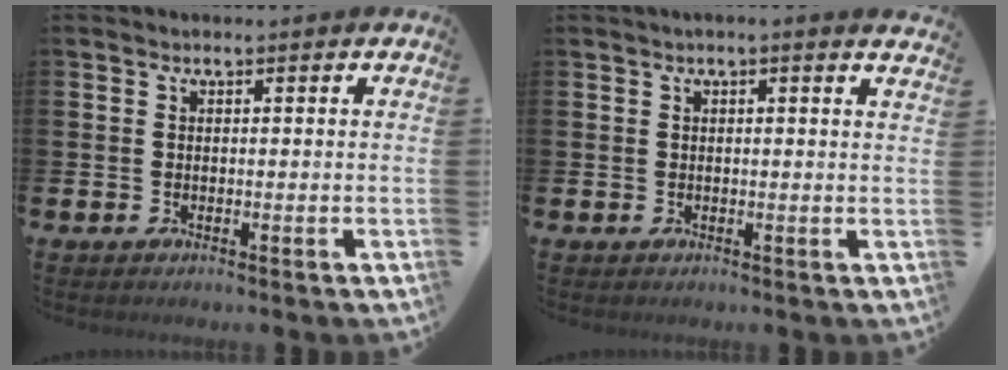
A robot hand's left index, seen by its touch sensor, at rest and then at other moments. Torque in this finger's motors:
{"motor_torque": [0.96, -1.18, 0.14, 0.07]}